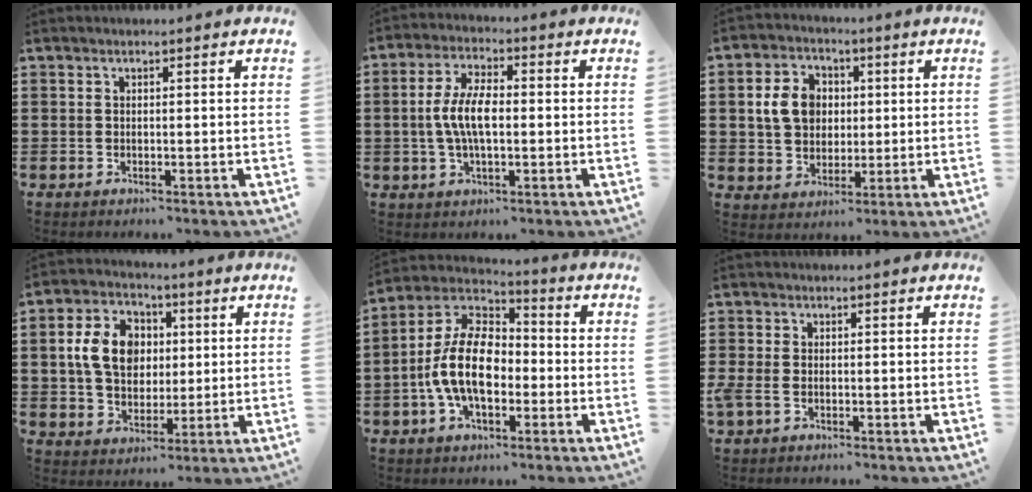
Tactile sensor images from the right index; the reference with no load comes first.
{"total": 7.2, "force": [-0.5, 3.0, 6.5], "torque": [-0.144, -0.001, -0.016]}
{"total": 7.3, "force": [1.1, 6.1, 3.9], "torque": [-0.103, 0.013, 0.013]}
{"total": 9.3, "force": [1.4, 7.2, 5.6], "torque": [-0.136, 0.014, 0.017]}
{"total": 12.3, "force": [-2.2, 6.8, 10.1], "torque": [-0.239, 0.001, -0.047]}
{"total": 1.7, "force": [-0.7, 0.8, 1.3], "torque": [-0.035, -0.007, -0.015]}